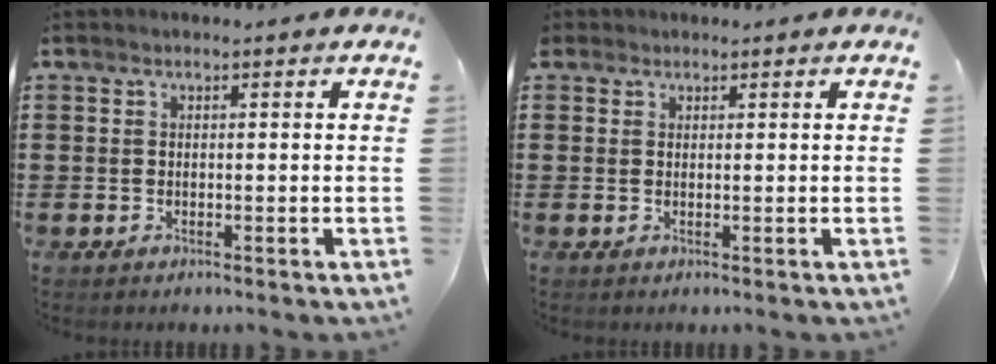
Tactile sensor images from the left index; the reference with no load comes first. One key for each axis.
{"total": 0.9, "fx": 0.7, "fy": 0.6, "fz": 0.1, "tx": -0.004, "ty": 0.003, "tz": 0.014}